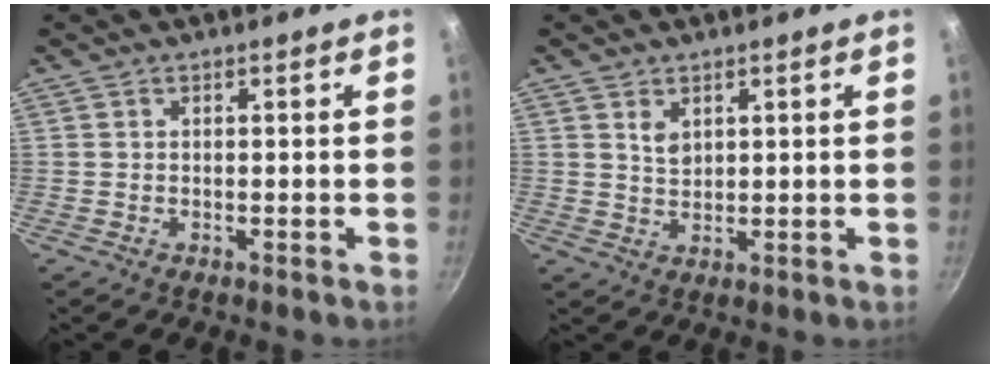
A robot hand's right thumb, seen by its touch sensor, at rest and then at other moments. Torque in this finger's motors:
{"motor_torque": [0.21, -0.05, 0.58, 0.07, 0.28]}